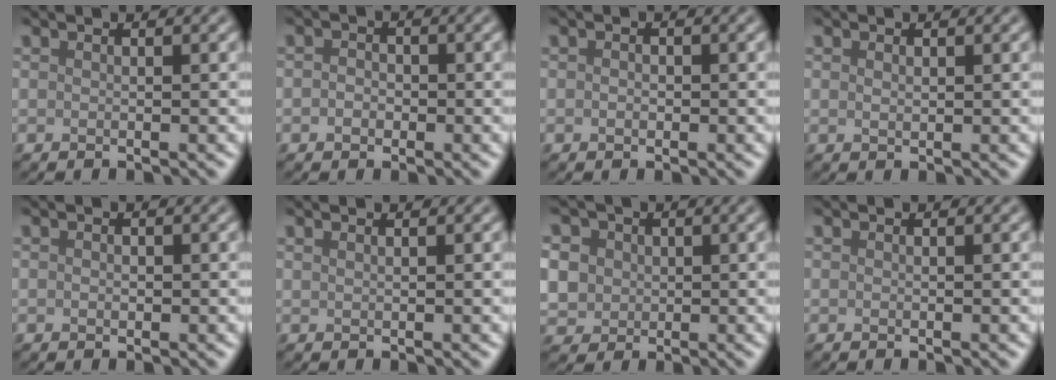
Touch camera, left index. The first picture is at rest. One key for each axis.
{"total": 1.3, "fx": -0.4, "fy": 1.1, "fz": 0.6, "tx": -0.010, "ty": -0.001, "tz": -0.012}
{"total": 0.8, "fx": 0.0, "fy": 0.6, "fz": 0.5, "tx": -0.009, "ty": -0.004, "tz": -0.003}
{"total": 0.6, "fx": 0.3, "fy": 0.4, "fz": 0.4, "tx": -0.010, "ty": 0.000, "tz": 0.006}
{"total": 0.5, "fx": 0.0, "fy": 0.4, "fz": 0.4, "tx": -0.006, "ty": -0.001, "tz": -0.001}
{"total": 0.6, "fx": 0.5, "fy": 0.2, "fz": 0.3, "tx": -0.004, "ty": -0.001, "tz": 0.004}
{"total": 6.5, "fx": 1.2, "fy": 5.7, "fz": 2.9, "tx": -0.065, "ty": 0.023, "tz": 0.006}
{"total": 0.0}